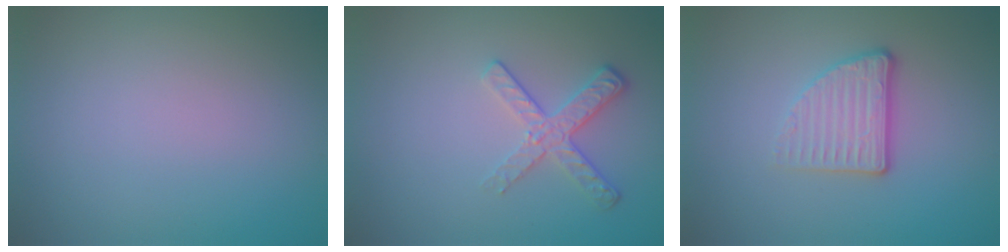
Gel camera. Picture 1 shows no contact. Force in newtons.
{"total": 2.6, "press": 2.2, "slide": 1.4}
{"total": 3.4, "press": 2.7, "slide": 2.1}